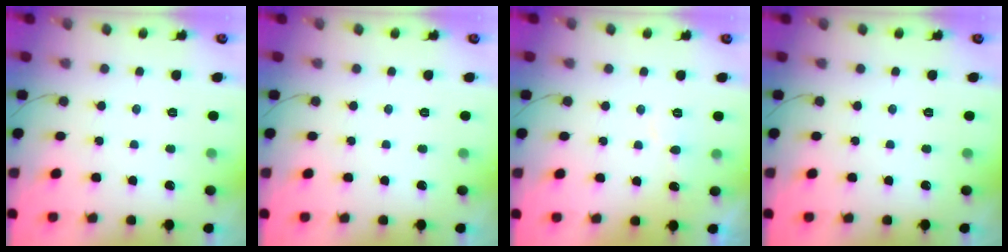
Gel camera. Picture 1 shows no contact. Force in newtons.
{"total": 0.0}
{"total": 4.4, "press": 4.4, "slide": 0.5}
{"total": 0.0}